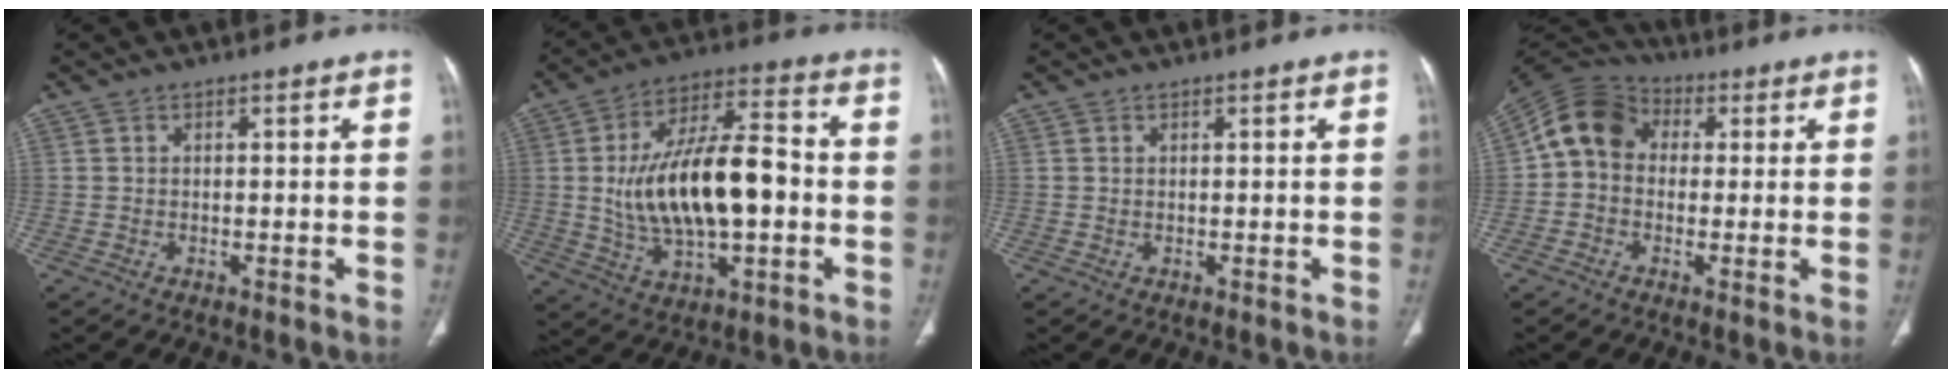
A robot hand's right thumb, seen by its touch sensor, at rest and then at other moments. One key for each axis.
{"total": 20.1, "fx": -0.8, "fy": 9.3, "fz": 17.8, "tx": -0.303, "ty": 0.025, "tz": -0.007}
{"total": 0.0}
{"total": 10.2, "fx": 0.9, "fy": 8.4, "fz": 5.8, "tx": -0.097, "ty": 0.032, "tz": 0.000}